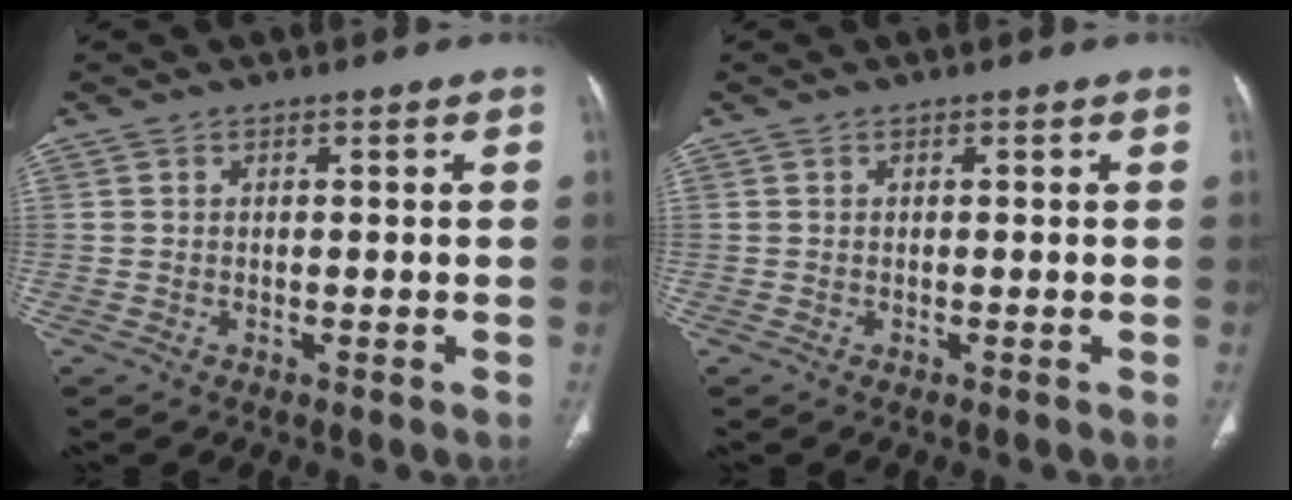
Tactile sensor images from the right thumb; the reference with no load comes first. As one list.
[{"total": 0.0}]